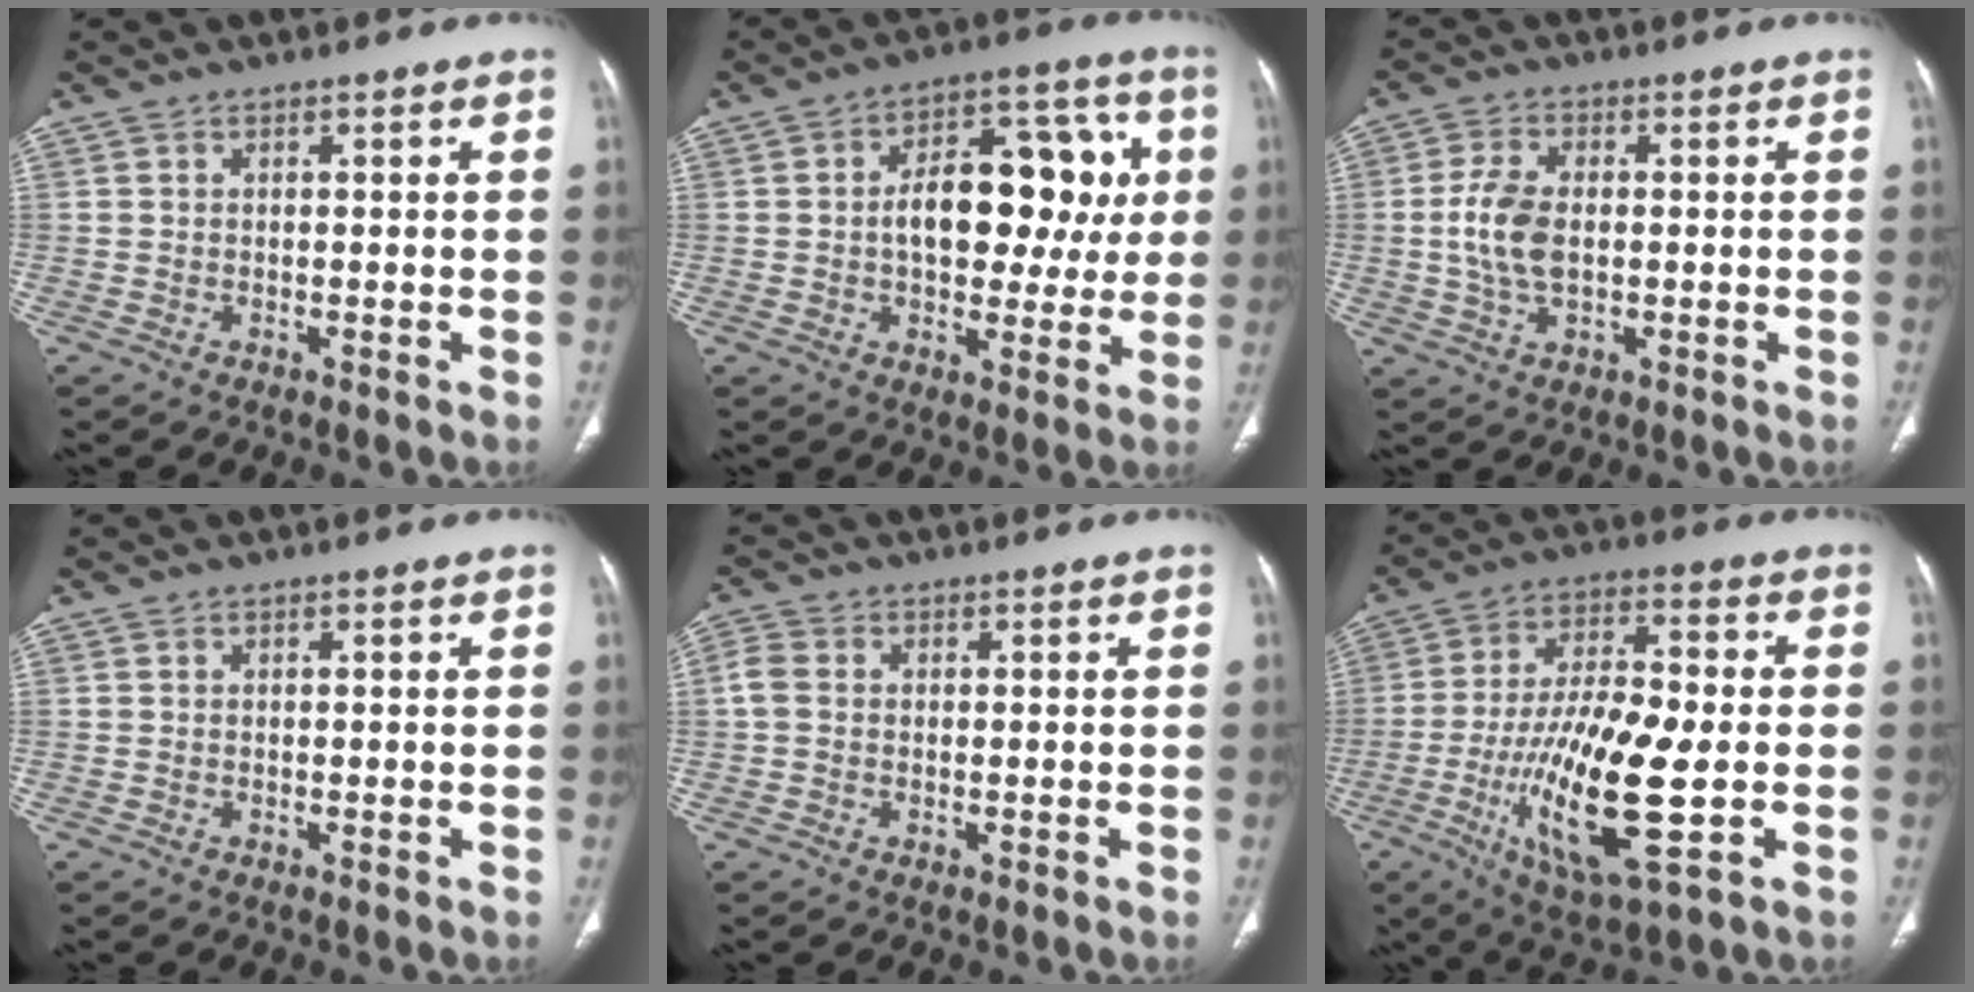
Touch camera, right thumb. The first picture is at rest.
{"total": 17.5, "force": [1.5, 10.4, 13.9], "torque": [-0.148, 0.031, 0.023]}
{"total": 7.5, "force": [-0.1, 4.4, 6.1], "torque": [-0.128, 0.003, -0.002]}
{"total": 0.0}
{"total": 2.9, "force": [0.2, 2.3, 1.7], "torque": [-0.044, 0.004, -0.004]}
{"total": 20.9, "force": [-4.4, 6.6, 19.3], "torque": [-0.367, 0.003, -0.069]}